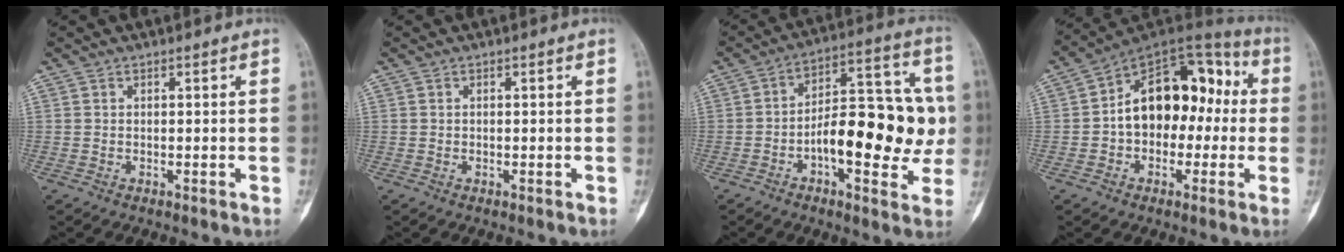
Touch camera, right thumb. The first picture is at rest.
{"total": 0.0}
{"total": 19.0, "force": [-2.5, 8.6, 16.8], "torque": [-0.214, 0.036, -0.040]}
{"total": 17.7, "force": [0.2, 11.7, 13.3], "torque": [-0.151, 0.053, -0.008]}